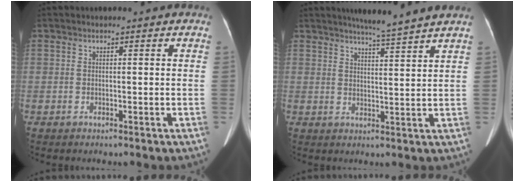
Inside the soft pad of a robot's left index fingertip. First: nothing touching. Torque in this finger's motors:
{"motor_torque": [0.14, -0.37, 0.05, 0.03]}